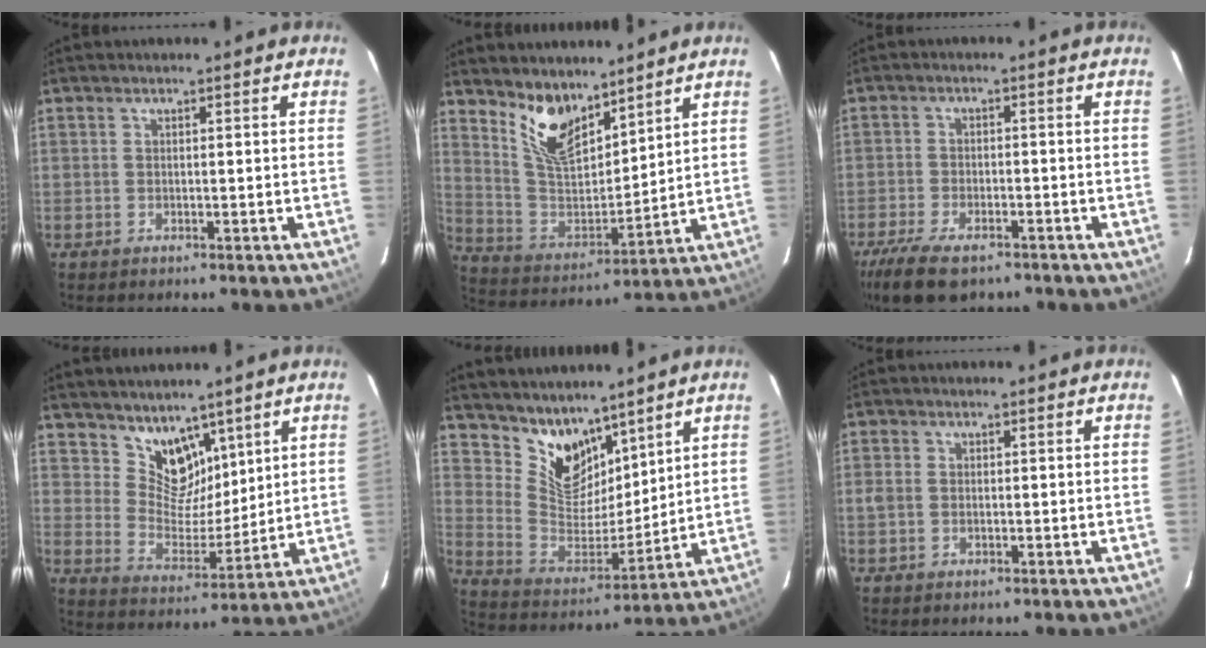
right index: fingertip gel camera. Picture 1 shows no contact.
{"total": 12.0, "force": [8.7, 5.2, 6.4], "torque": [-0.125, -0.005, 0.178]}
{"total": 11.6, "force": [-8.3, 4.8, 6.5], "torque": [-0.161, -0.031, -0.147]}
{"total": 9.2, "force": [6.6, 5.6, 3.1], "torque": [-0.045, -0.004, 0.130]}
{"total": 12.0, "force": [9.2, 6.4, 4.3], "torque": [-0.082, -0.004, 0.186]}
{"total": 1.9, "force": [-0.5, 1.1, 1.5], "torque": [-0.035, -0.001, -0.012]}